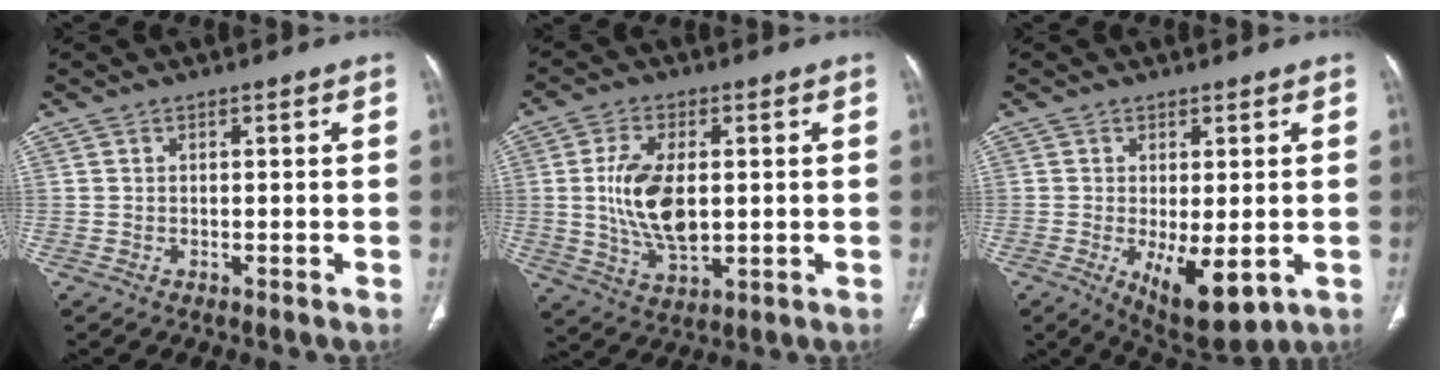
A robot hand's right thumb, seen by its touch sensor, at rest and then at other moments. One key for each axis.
{"total": 11.8, "fx": 0.6, "fy": 6.1, "fz": 10.1, "tx": -0.194, "ty": -0.009, "tz": 0.020}
{"total": 10.2, "fx": -2.5, "fy": 4.2, "fz": 8.9, "tx": -0.134, "ty": -0.023, "tz": -0.024}